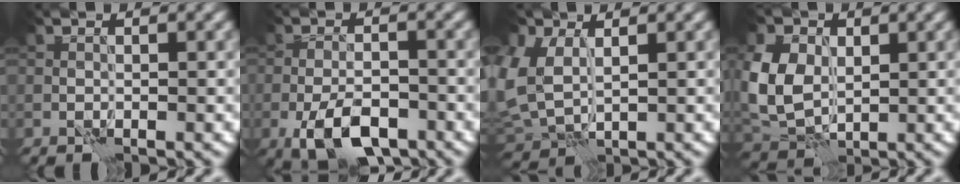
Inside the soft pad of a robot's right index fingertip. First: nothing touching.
{"total": 5.7, "force": [-3.2, 2.4, 4.1], "torque": [-0.072, -0.004, -0.060]}
{"total": 6.6, "force": [1.3, 4.7, 4.5], "torque": [-0.130, -0.011, 0.039]}
{"total": 6.5, "force": [1.5, 4.9, 4.0], "torque": [-0.105, -0.002, 0.023]}